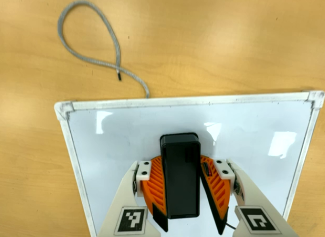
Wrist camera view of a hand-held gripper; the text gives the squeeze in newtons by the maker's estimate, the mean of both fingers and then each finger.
{"total": 12.9, "left": 14.9, "right": 10.8}